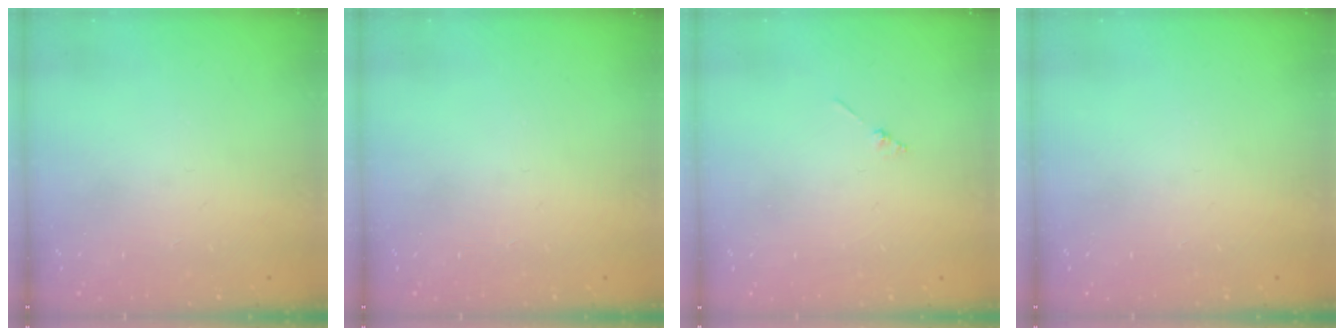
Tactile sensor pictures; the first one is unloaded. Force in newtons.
{"total": 0.0}
{"total": 0.8, "press": 0.8, "slide": 0.2}
{"total": 0.0}